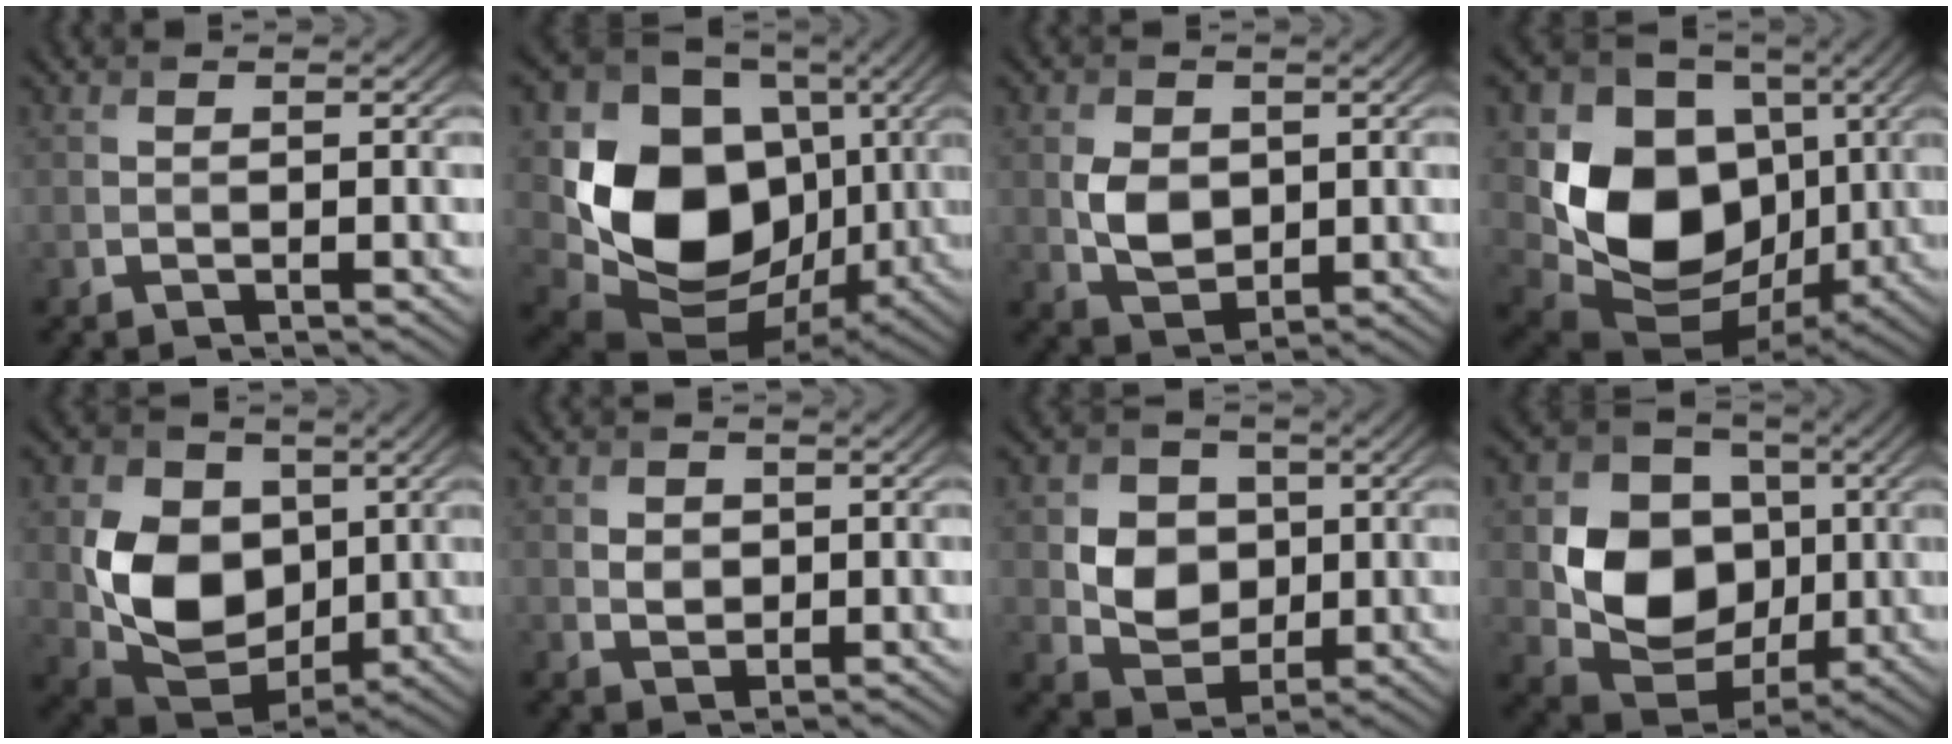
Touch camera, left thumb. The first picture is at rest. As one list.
[{"total": 15.4, "force": [-0.5, 12.3, 9.3], "torque": [-0.180, -0.035, -0.011]}, {"total": 4.5, "force": [-0.2, 3.4, 2.9], "torque": [-0.058, -0.010, -0.001]}, {"total": 14.0, "force": [-0.2, 11.1, 8.6], "torque": [-0.164, -0.029, -0.006]}, {"total": 10.5, "force": [0.3, 8.1, 6.6], "torque": [-0.139, -0.022, 0.004]}, {"total": 2.0, "force": [-0.2, 1.8, 0.8], "torque": [-0.018, -0.007, -0.016]}, {"total": 6.3, "force": [-0.2, 5.5, 3.2], "torque": [-0.070, -0.005, -0.015]}, {"total": 10.8, "force": [-0.5, 9.0, 6.0], "torque": [-0.116, -0.016, -0.019]}]